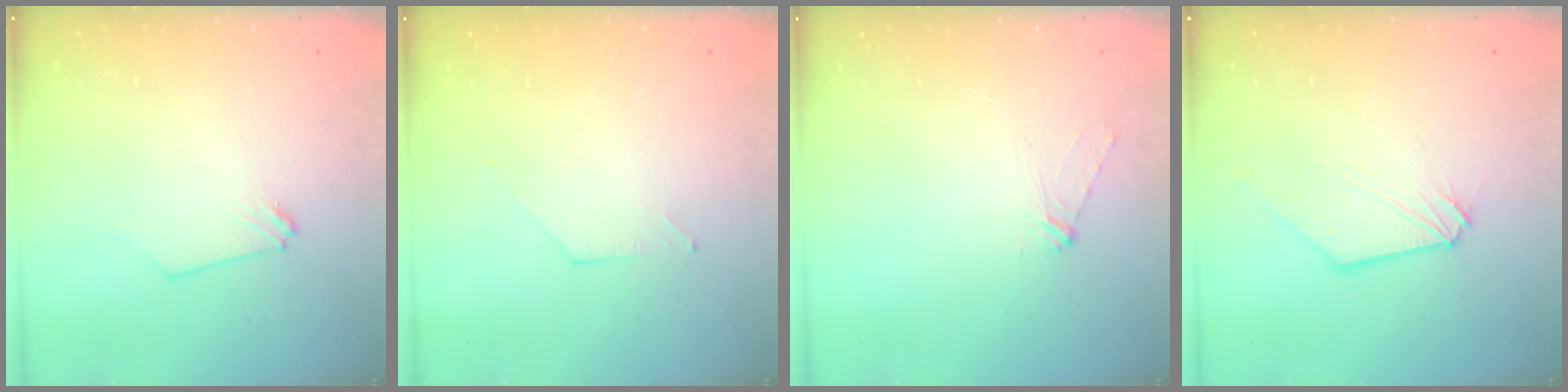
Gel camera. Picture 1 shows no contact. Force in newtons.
{"total": 0.0}
{"total": 3.3, "press": 3.3, "slide": 0.4}
{"total": 0.7, "press": 0.7, "slide": 0.0}